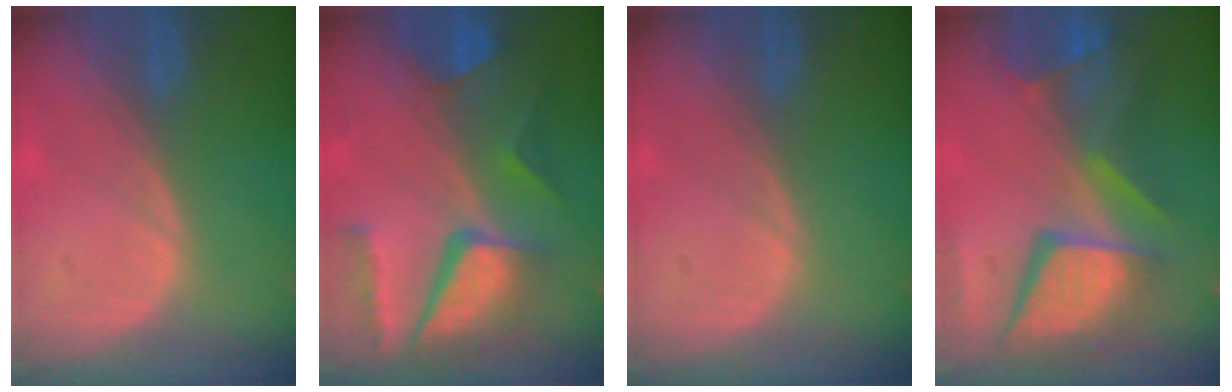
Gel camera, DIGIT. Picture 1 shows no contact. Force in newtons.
{"total": 11.0, "press": 9.0, "slide": 6.3}
{"total": 0.0}
{"total": 12.9, "press": 10.6, "slide": 7.4}